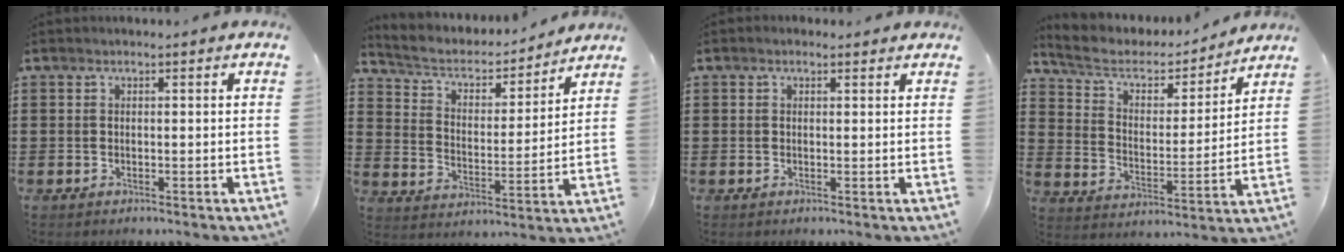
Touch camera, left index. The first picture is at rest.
{"total": 4.2, "force": [3.5, 1.8, 1.6], "torque": [-0.052, -0.021, 0.049]}
{"total": 0.7, "force": [0.4, 0.4, 0.4], "torque": [-0.008, 0.004, 0.008]}
{"total": 5.3, "force": [4.3, 2.4, 2.1], "torque": [-0.067, -0.023, 0.066]}